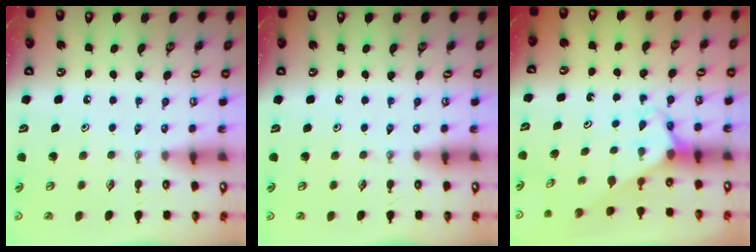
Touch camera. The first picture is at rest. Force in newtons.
{"total": 0.0}
{"total": 3.0, "press": 3.0, "slide": 0.2}